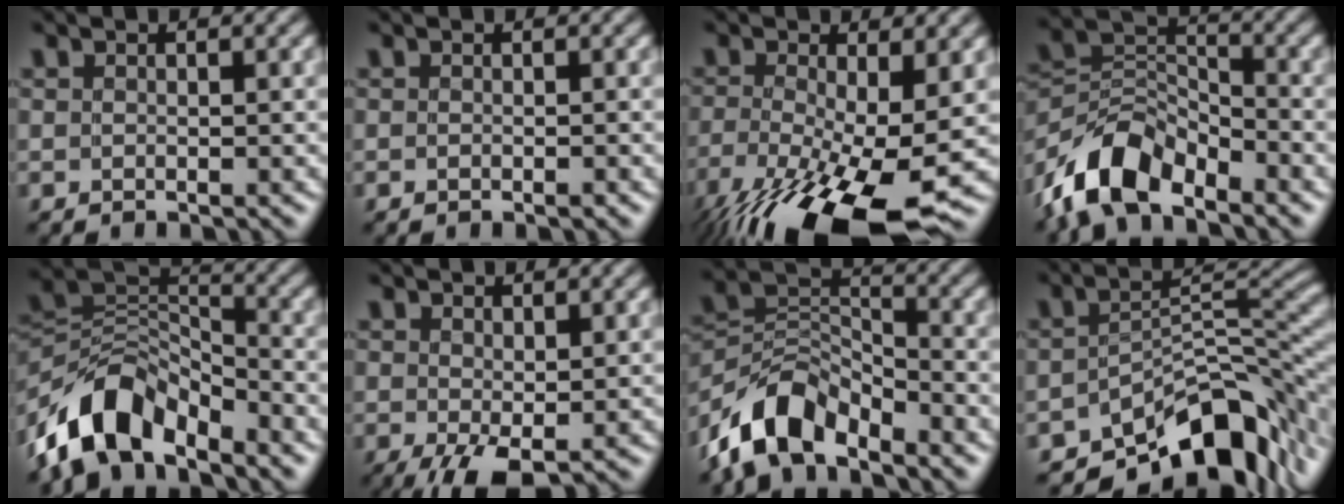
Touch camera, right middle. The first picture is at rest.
{"total": 0.6, "force": [-0.3, 0.2, 0.5], "torque": [-0.006, -0.002, -0.002]}
{"total": 12.9, "force": [-6.1, 4.3, 10.5], "torque": [-0.201, -0.041, -0.101]}
{"total": 8.0, "force": [-5.8, 3.8, 3.9], "torque": [-0.073, 0.005, -0.124]}
{"total": 8.6, "force": [-6.1, 4.3, 4.3], "torque": [-0.074, 0.006, -0.122]}
{"total": 3.8, "force": [-1.1, 2.3, 2.8], "torque": [-0.070, -0.012, -0.015]}
{"total": 7.7, "force": [-5.8, 3.7, 3.5], "torque": [-0.061, 0.004, -0.123]}
{"total": 9.0, "force": [-6.2, 3.3, 5.6], "torque": [-0.068, 0.008, -0.106]}